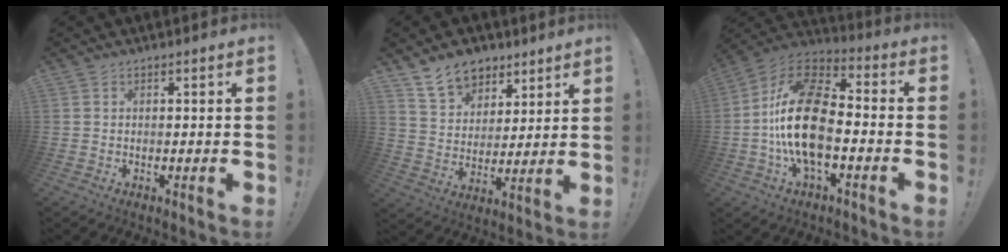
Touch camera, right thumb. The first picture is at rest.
{"total": 12.6, "force": [8.6, 8.3, 4.0], "torque": [-0.068, -0.053, 0.169]}
{"total": 21.5, "force": [-3.7, 11.5, 17.8], "torque": [-0.353, 0.034, -0.059]}